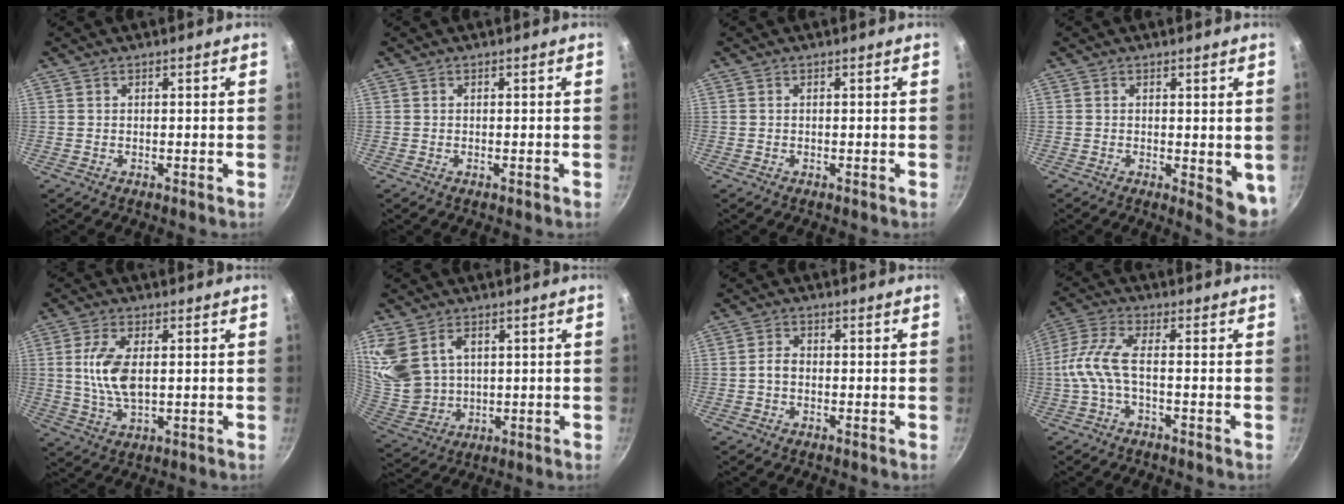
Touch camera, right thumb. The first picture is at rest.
{"total": 0.0}
{"total": 0.0}
{"total": 5.6, "force": [-0.7, 2.0, 5.1], "torque": [-0.057, -0.014, -0.005]}
{"total": 8.6, "force": [0.9, 4.2, 7.5], "torque": [-0.160, -0.006, 0.022]}
{"total": 14.4, "force": [4.7, 10.4, 8.8], "torque": [-0.206, -0.004, 0.116]}
{"total": 2.4, "force": [-0.6, 1.6, 1.7], "torque": [-0.028, 0.009, -0.016]}
{"total": 7.1, "force": [-1.0, 2.1, 6.7], "torque": [-0.170, 0.025, -0.026]}